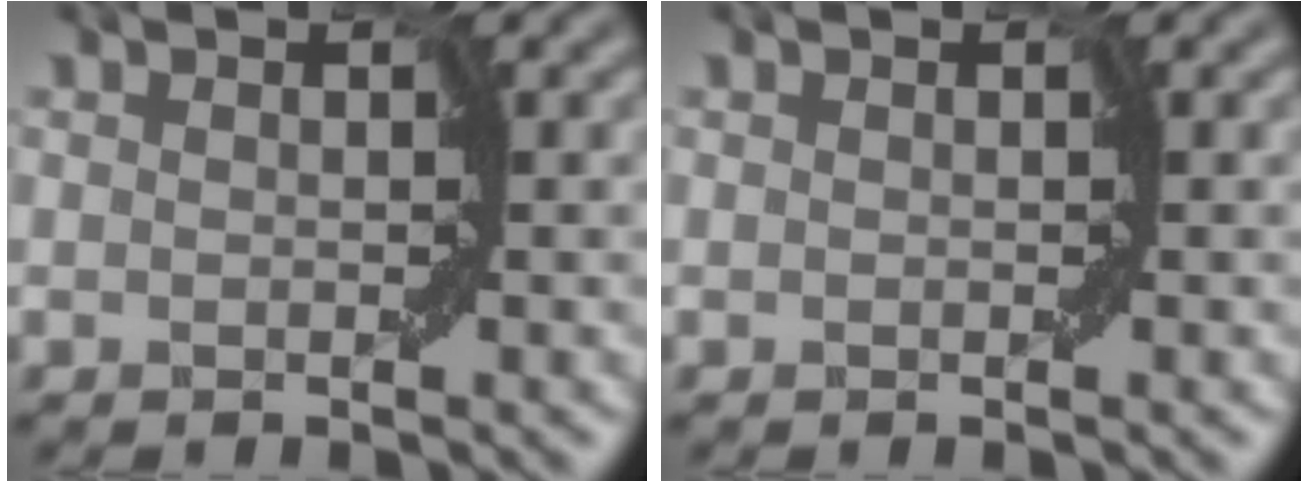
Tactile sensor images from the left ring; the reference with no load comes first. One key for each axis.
{"total": 0.0}